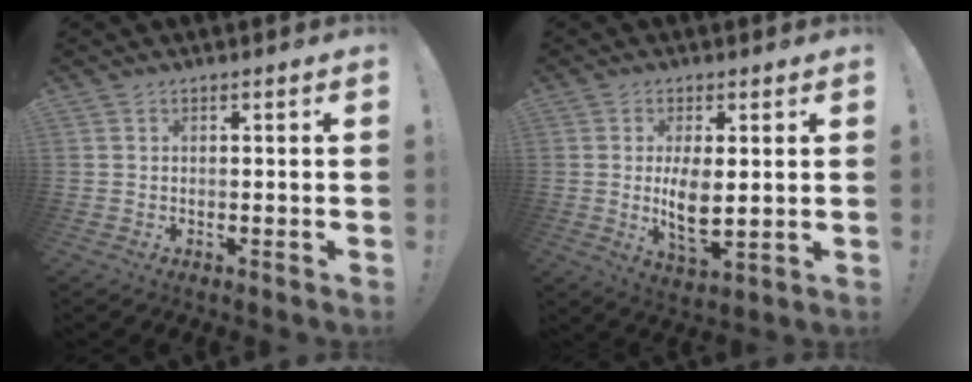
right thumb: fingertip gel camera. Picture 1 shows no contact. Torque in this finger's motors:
{"motor_torque": [0.16, 0.50, 0.24, -0.07, 0.31]}